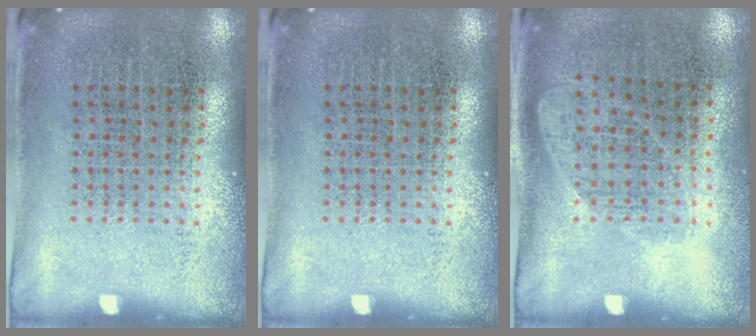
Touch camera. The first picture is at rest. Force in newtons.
{"total": 0.0}
{"total": 1.2, "press": 1.0, "slide": 0.6}